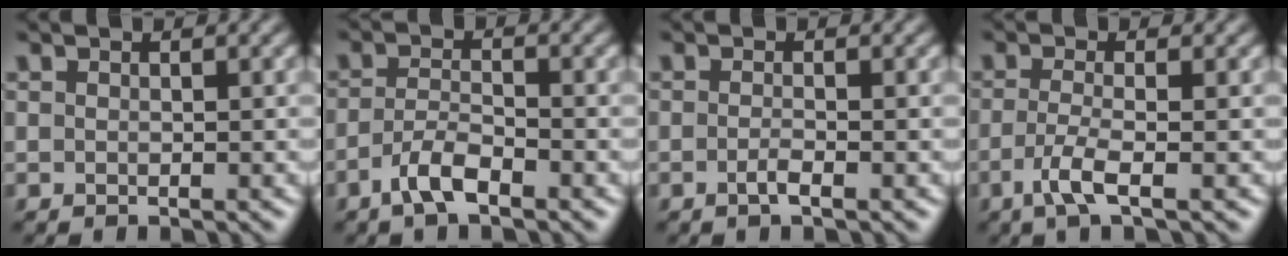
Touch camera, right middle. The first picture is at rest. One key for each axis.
{"total": 3.0, "fx": -1.9, "fy": 0.9, "fz": 2.2, "tx": -0.049, "ty": 0.004, "tz": -0.043}
{"total": 1.2, "fx": -0.5, "fy": 0.3, "fz": 1.0, "tx": -0.019, "ty": 0.000, "tz": -0.013}
{"total": 2.9, "fx": -1.3, "fy": 0.6, "fz": 2.5, "tx": -0.056, "ty": -0.005, "tz": -0.034}